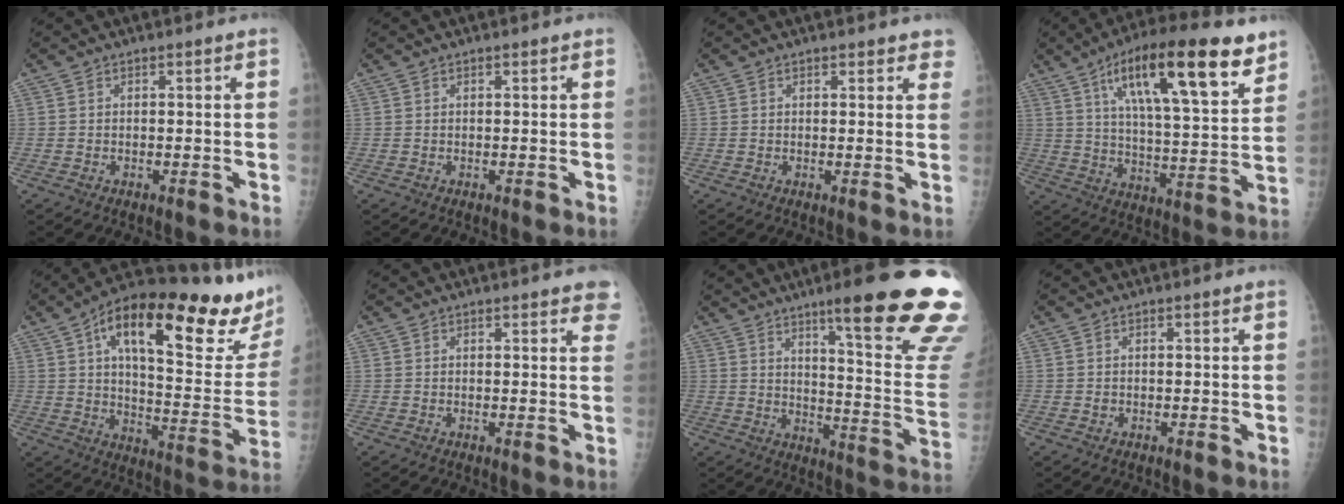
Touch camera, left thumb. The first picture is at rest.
{"total": 0.0}
{"total": 3.7, "force": [3.0, 1.5, 1.5], "torque": [0.018, -0.008, 0.027]}
{"total": 23.0, "force": [12.5, 6.5, 18.2], "torque": [-0.266, -0.031, 0.203]}
{"total": 31.5, "force": [17.2, 9.1, 24.7], "torque": [-0.318, -0.029, 0.253]}
{"total": 4.3, "force": [3.1, 1.4, 2.7], "torque": [-0.006, -0.004, 0.027]}
{"total": 24.5, "force": [15.6, 2.6, 18.7], "torque": [-0.204, -0.080, 0.214]}
{"total": 0.6, "force": [-0.1, 0.5, 0.3], "torque": [-0.002, 0.001, -0.001]}